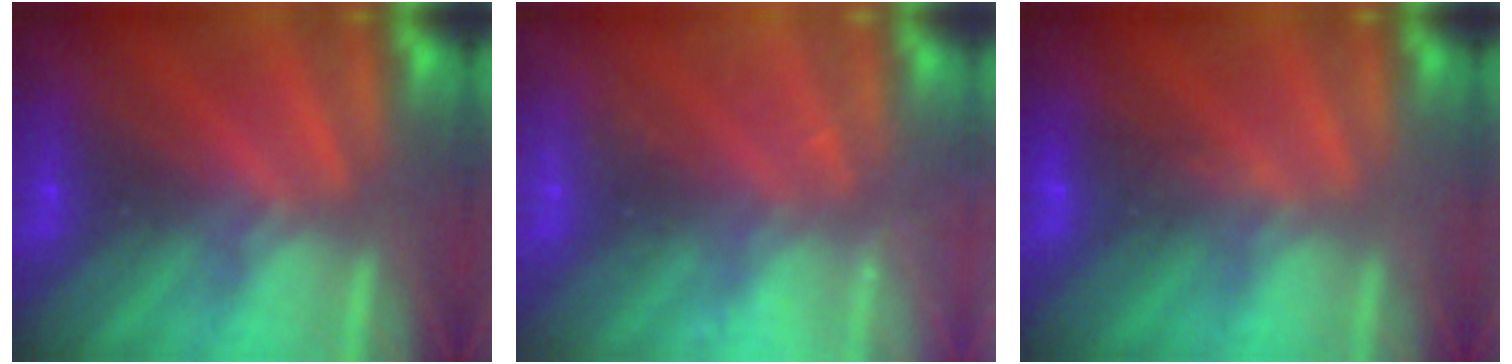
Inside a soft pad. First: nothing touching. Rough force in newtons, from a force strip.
{"total": 2.7}
{"total": 3.6}